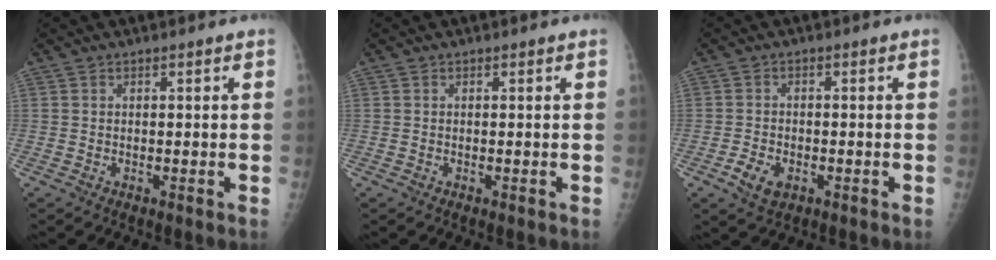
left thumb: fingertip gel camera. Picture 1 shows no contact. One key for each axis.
{"total": 0.0}
{"total": 4.3, "fx": -1.9, "fy": 2.8, "fz": 2.6, "tx": -0.047, "ty": 0.003, "tz": -0.029}